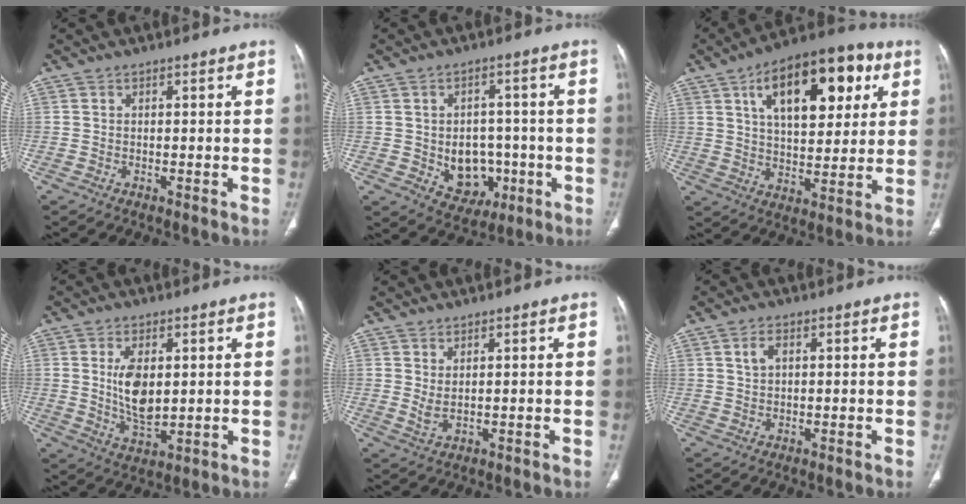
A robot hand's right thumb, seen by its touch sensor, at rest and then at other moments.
{"total": 9.4, "force": [-1.9, 7.5, 5.4], "torque": [-0.037, 0.014, -0.009]}
{"total": 21.6, "force": [8.2, 10.8, 16.8], "torque": [-0.213, -0.003, 0.124]}
{"total": 8.6, "force": [1.4, 4.5, 7.2], "torque": [-0.121, -0.018, 0.036]}
{"total": 2.5, "force": [0.9, 1.0, 2.2], "torque": [-0.045, -0.010, 0.025]}
{"total": 2.7, "force": [1.0, 1.7, 1.9], "torque": [-0.033, 0.002, 0.022]}